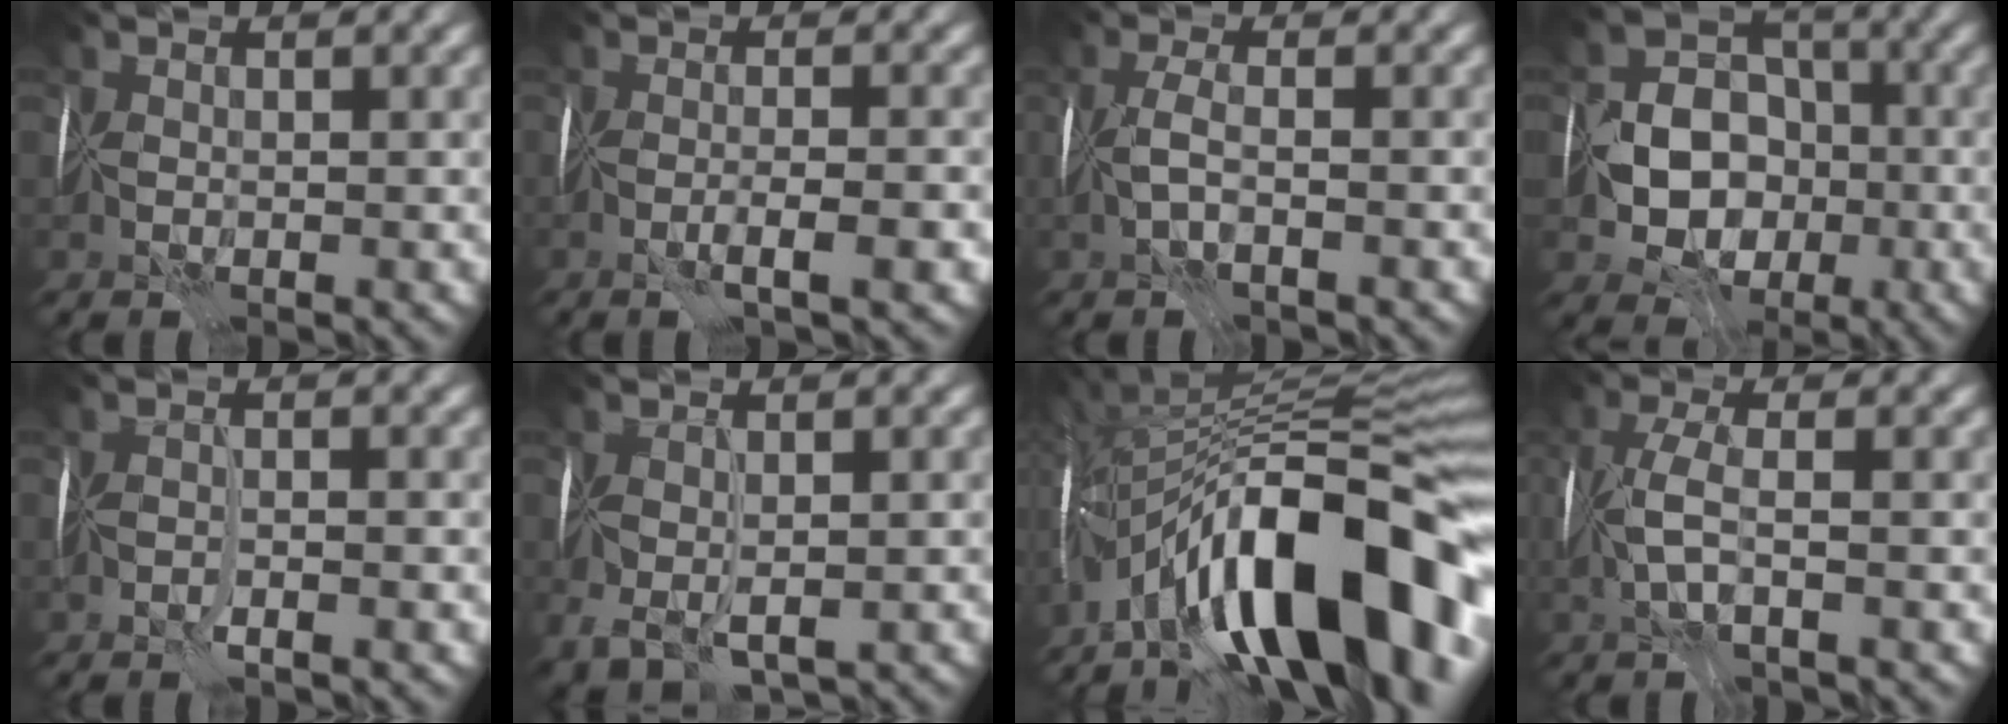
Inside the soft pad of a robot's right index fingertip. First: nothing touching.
{"total": 2.2, "force": [-1.2, -1.1, 1.4], "torque": [-0.022, -0.005, -0.025]}
{"total": 1.8, "force": [-1.0, -0.3, 1.5], "torque": [-0.041, -0.001, -0.023]}
{"total": 7.6, "force": [-2.2, 6.0, 4.1], "torque": [-0.048, -0.011, -0.062]}
{"total": 1.5, "force": [-0.9, -1.2, 0.0], "torque": [0.003, -0.002, -0.020]}
{"total": 2.8, "force": [-1.0, 1.2, 2.3], "torque": [-0.049, -0.015, -0.011]}
{"total": 15.7, "force": [-7.5, 4.6, 13.0], "torque": [-0.178, 0.043, -0.143]}
{"total": 2.6, "force": [-1.0, -0.2, 2.4], "torque": [-0.060, 0.003, -0.025]}